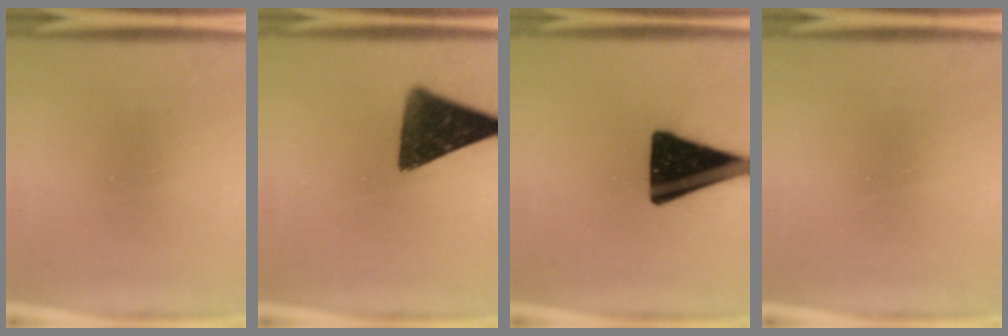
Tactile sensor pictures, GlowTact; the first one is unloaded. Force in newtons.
{"total": 12.6}
{"total": 19.0}
{"total": 0.0}